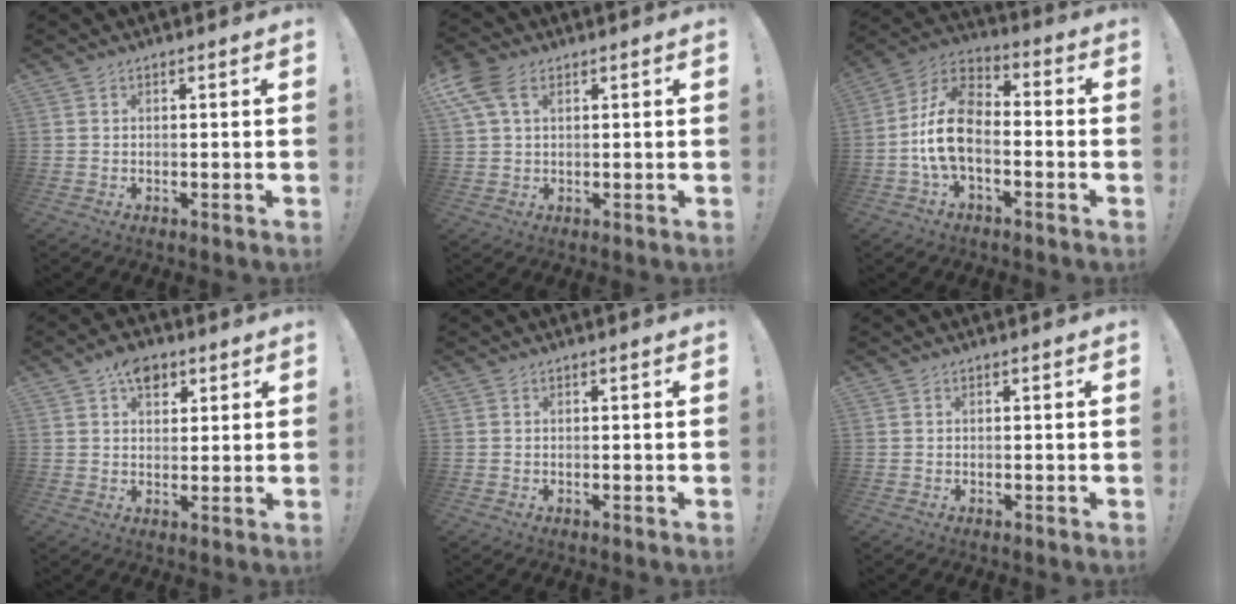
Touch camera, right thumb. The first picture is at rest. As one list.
[{"total": 7.9, "force": [3.4, 4.4, 5.5], "torque": [-0.112, -0.005, 0.067]}, {"total": 13.4, "force": [-3.3, 8.2, 10.1], "torque": [-0.202, 0.028, -0.054]}, {"total": 7.6, "force": [4.0, 5.0, 4.0], "torque": [-0.048, -0.008, 0.072]}, {"total": 0.0}, {"total": 0.0}]